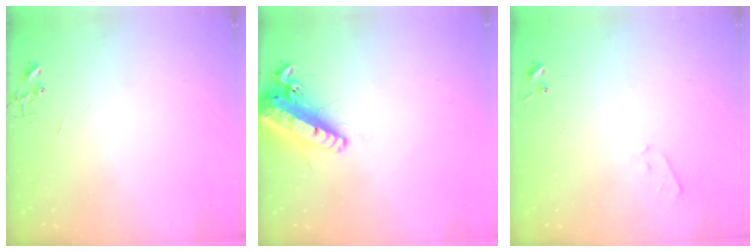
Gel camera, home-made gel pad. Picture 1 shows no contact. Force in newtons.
{"total": 17.1, "press": 16.8, "slide": 3.4}
{"total": 4.2, "press": 4.2, "slide": 0.6}